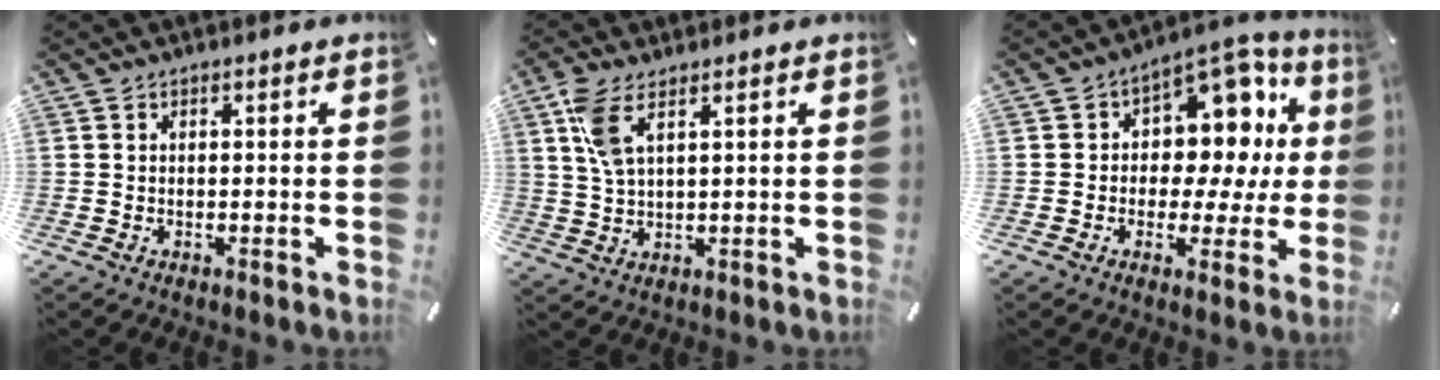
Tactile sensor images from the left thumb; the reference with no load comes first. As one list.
[{"total": 6.3, "force": [3.0, 2.2, 5.1], "torque": [-0.118, -0.002, 0.052]}, {"total": 10.5, "force": [3.4, 8.4, 5.4], "torque": [-0.058, -0.042, 0.066]}]